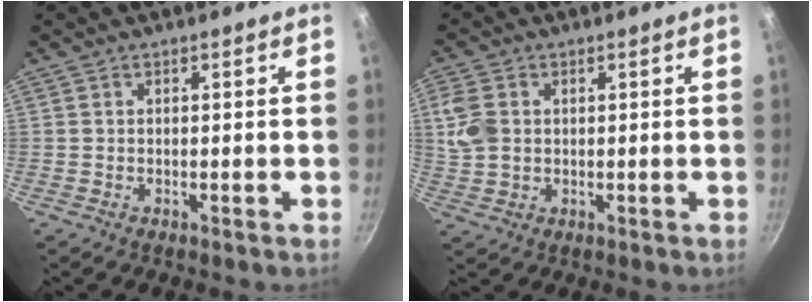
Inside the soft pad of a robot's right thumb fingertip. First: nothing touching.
{"total": 6.3, "force": [1.1, 4.8, 3.9], "torque": [-0.079, 0.001, 0.022]}